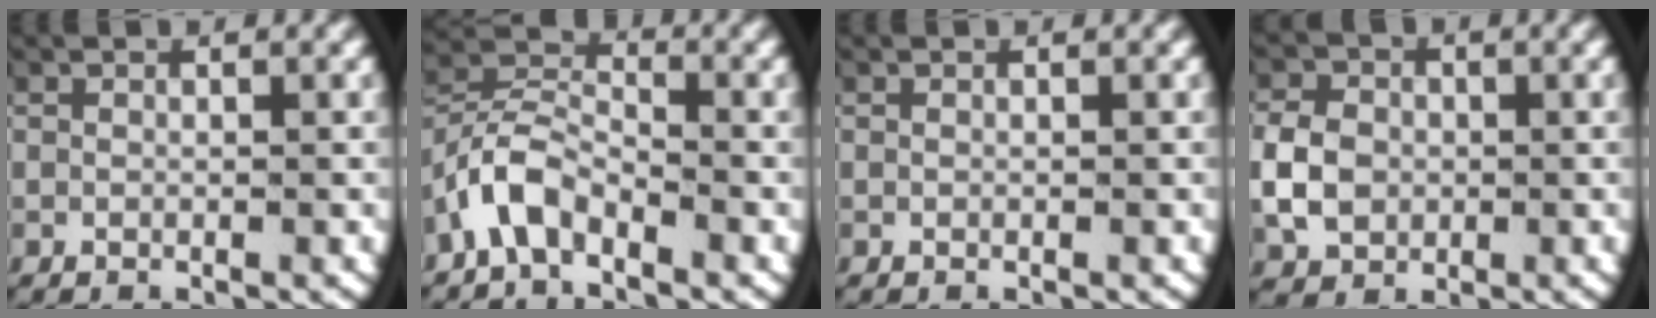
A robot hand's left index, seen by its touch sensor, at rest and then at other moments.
{"total": 3.4, "force": [-1.4, 2.4, 1.9], "torque": [-0.049, 0.001, -0.035]}
{"total": 0.0}
{"total": 4.3, "force": [-0.4, 3.6, 2.3], "torque": [-0.051, -0.006, -0.002]}